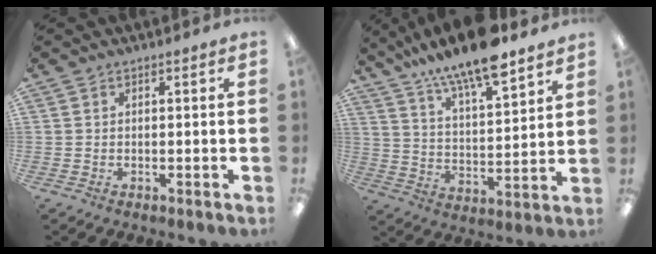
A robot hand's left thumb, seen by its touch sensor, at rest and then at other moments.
{"total": 15.4, "force": [12.5, 4.1, 8.0], "torque": [-0.141, -0.076, 0.215]}